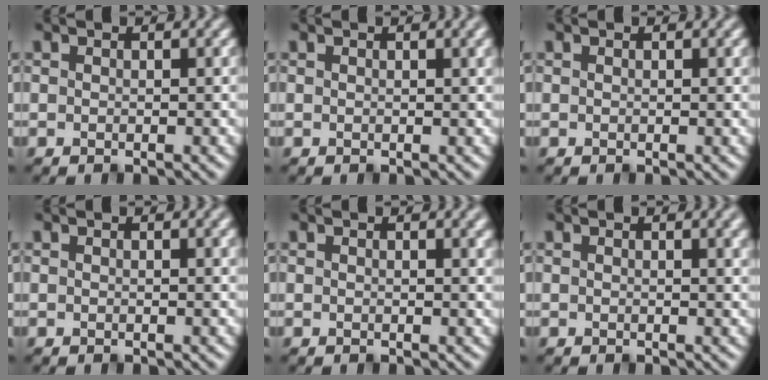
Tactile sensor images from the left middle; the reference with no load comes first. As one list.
[{"total": 3.0, "force": [1.6, 1.0, 2.3], "torque": [-0.027, 0.010, 0.021]}, {"total": 0.8, "force": [0.5, 0.1, 0.6], "torque": [-0.005, 0.003, 0.007]}, {"total": 2.2, "force": [1.2, 0.6, 1.8], "torque": [-0.018, 0.007, 0.018]}, {"total": 2.9, "force": [1.7, 0.9, 2.2], "torque": [-0.023, 0.009, 0.024]}, {"total": 3.5, "force": [2.0, 1.1, 2.7], "torque": [-0.029, 0.011, 0.026]}]